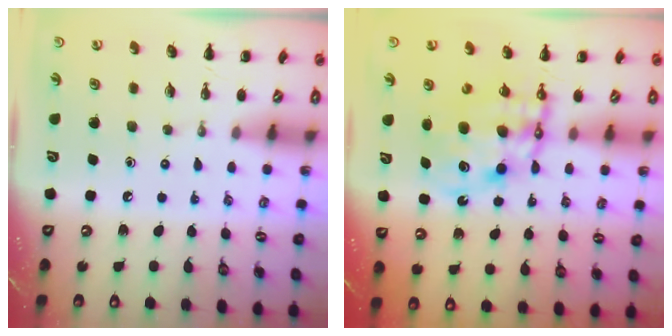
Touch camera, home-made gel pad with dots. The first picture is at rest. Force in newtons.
{"total": 10.8, "press": 10.4, "slide": 2.8}